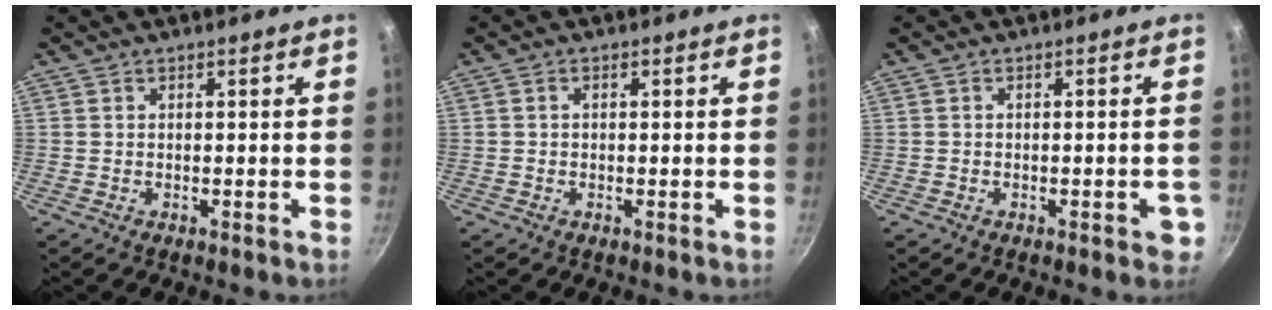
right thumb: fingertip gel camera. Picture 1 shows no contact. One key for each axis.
{"total": 0.8, "fx": 0.1, "fy": 0.6, "fz": 0.5, "tx": -0.008, "ty": 0.005, "tz": 0.002}
{"total": 3.3, "fx": -1.4, "fy": 1.4, "fz": 2.7, "tx": -0.022, "ty": 0.006, "tz": -0.017}